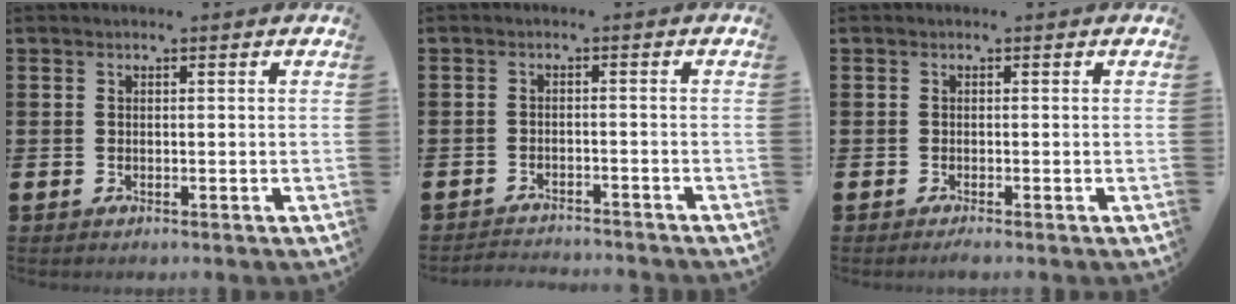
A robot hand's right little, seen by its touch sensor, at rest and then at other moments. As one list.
[{"total": 2.0, "force": [-2.0, -0.1, -0.1], "torque": [-0.002, 0.003, -0.043]}, {"total": 0.6, "force": [-0.4, 0.0, 0.5], "torque": [-0.007, -0.003, -0.008]}]